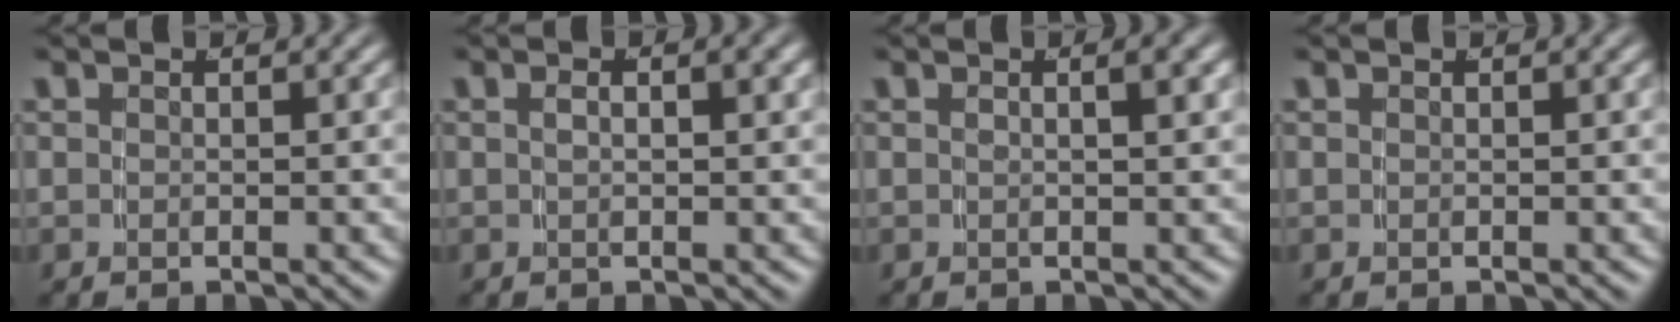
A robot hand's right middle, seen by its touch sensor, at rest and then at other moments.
{"total": 1.2, "force": [0.0, -0.3, 1.2], "torque": [-0.013, 0.001, 0.004]}
{"total": 1.2, "force": [0.2, -0.7, 1.0], "torque": [-0.012, 0.002, 0.008]}
{"total": 0.0}